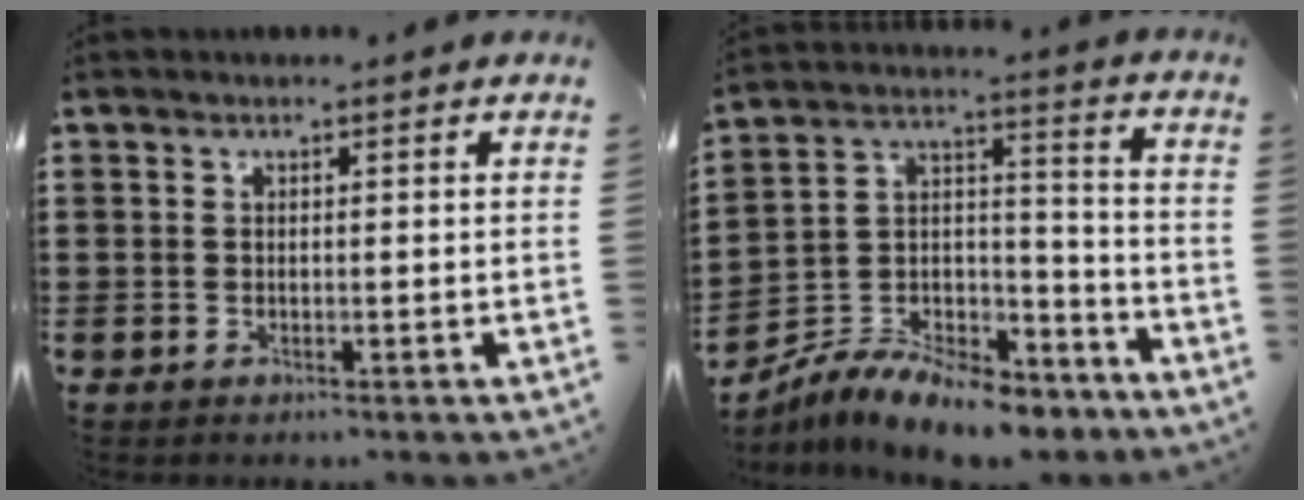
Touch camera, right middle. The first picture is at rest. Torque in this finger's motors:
{"motor_torque": [2.14, 0.00, 0.53, 0.16]}